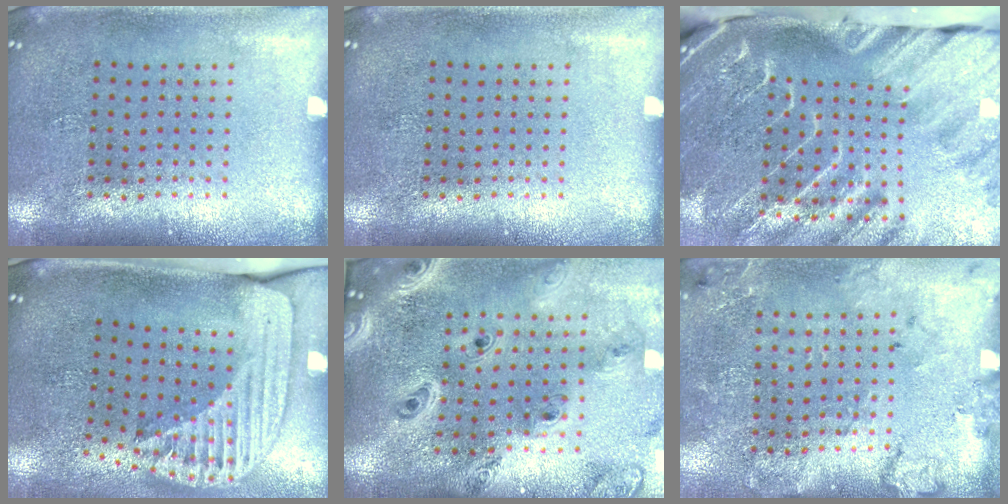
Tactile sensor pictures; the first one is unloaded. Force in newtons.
{"total": 0.0}
{"total": 4.8, "press": 3.5, "slide": 3.2}
{"total": 2.5, "press": 1.7, "slide": 1.9}
{"total": 2.9, "press": 2.4, "slide": 1.6}
{"total": 1.8, "press": 1.7, "slide": 0.7}